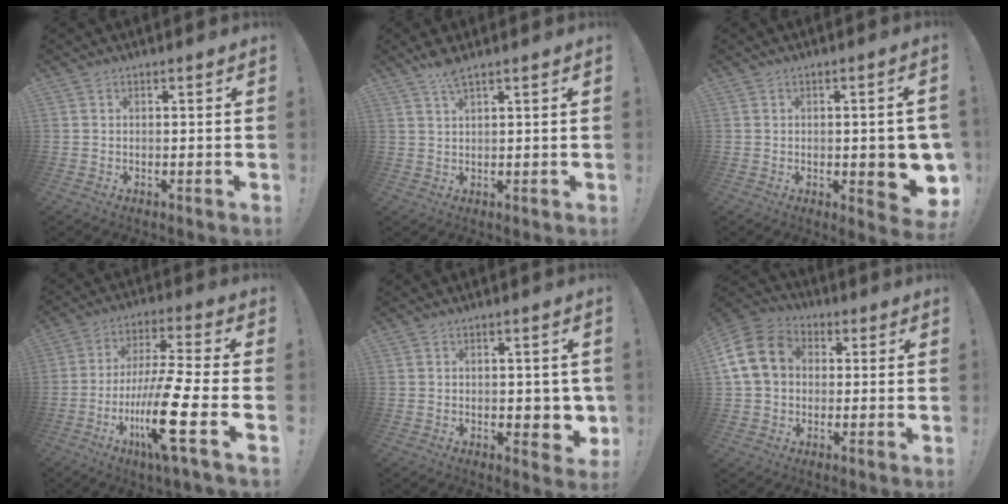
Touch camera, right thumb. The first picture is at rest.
{"total": 3.4, "force": [2.8, 0.5, 1.9], "torque": [-0.040, -0.008, 0.048]}
{"total": 8.2, "force": [-1.0, 2.8, 7.6], "torque": [-0.078, -0.008, -0.009]}
{"total": 18.6, "force": [-6.5, 2.5, 17.2], "torque": [-0.323, 0.029, -0.106]}
{"total": 4.4, "force": [-0.3, 2.7, 3.4], "torque": [-0.034, 0.003, -0.003]}
{"total": 14.6, "force": [2.6, 12.1, 7.8], "torque": [-0.139, 0.011, 0.057]}